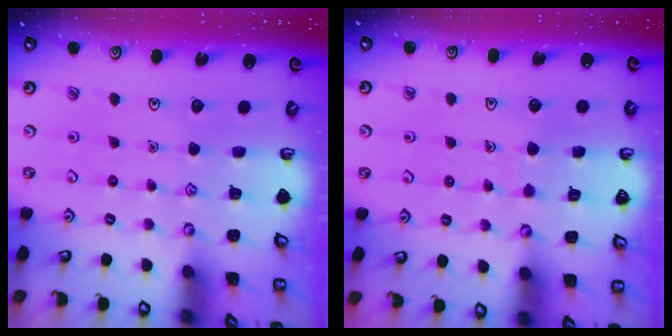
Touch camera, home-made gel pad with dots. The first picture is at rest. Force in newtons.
{"total": 4.0, "press": 3.9, "slide": 0.3}